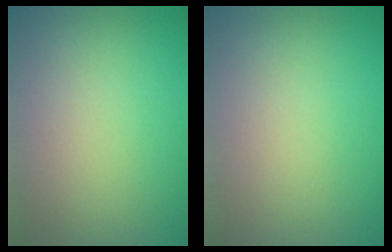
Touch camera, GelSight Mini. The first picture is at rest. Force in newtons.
{"total": 0.0}